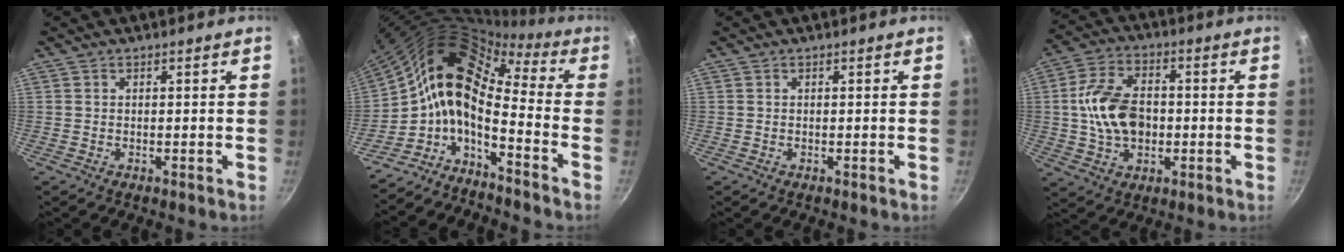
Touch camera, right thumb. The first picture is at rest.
{"total": 12.2, "force": [-4.1, 5.9, 9.9], "torque": [-0.166, 0.057, -0.105]}
{"total": 0.0}
{"total": 12.9, "force": [-0.4, 8.7, 9.6], "torque": [-0.160, 0.022, -0.013]}